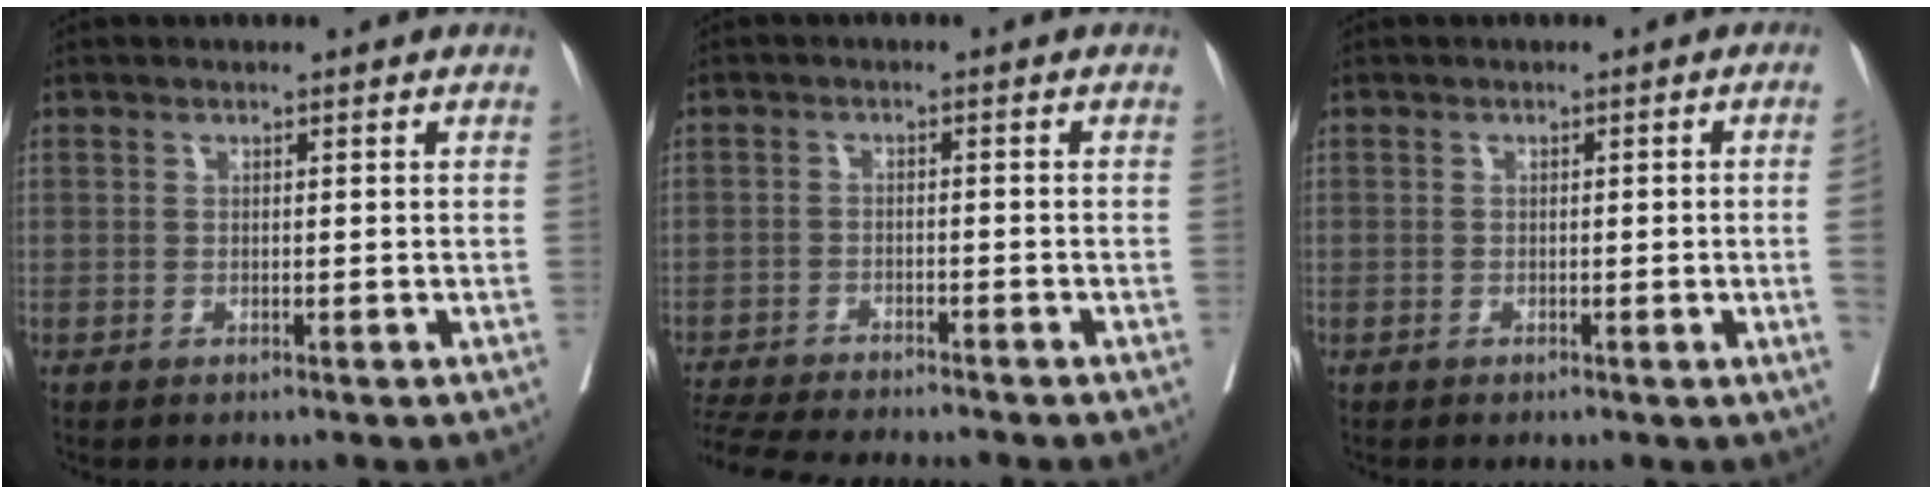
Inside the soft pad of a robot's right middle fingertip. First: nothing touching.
{"total": 11.5, "force": [-10.6, 0.6, 4.5], "torque": [-0.073, -0.016, -0.164]}
{"total": 3.4, "force": [-0.5, -1.1, 3.1], "torque": [-0.043, -0.003, -0.003]}